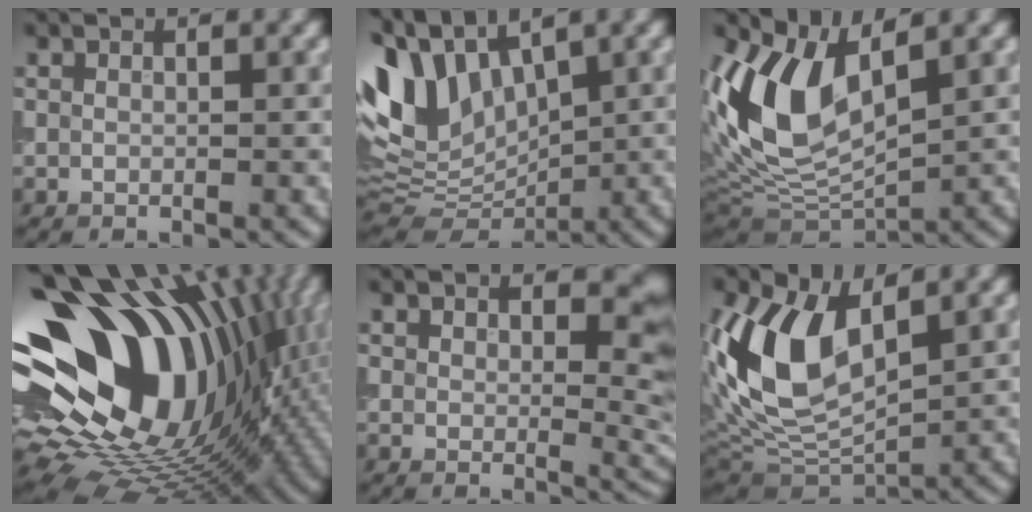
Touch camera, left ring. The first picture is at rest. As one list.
[{"total": 9.6, "force": [3.3, 5.9, 6.7], "torque": [-0.161, 0.005, 0.056]}, {"total": 9.9, "force": [2.8, 5.2, 8.0], "torque": [-0.189, 0.000, 0.052]}, {"total": 19.5, "force": [2.8, 13.4, 14.0], "torque": [-0.242, -0.024, 0.071]}, {"total": 5.7, "force": [2.9, 2.8, 4.1], "torque": [-0.045, -0.004, 0.047]}, {"total": 11.0, "force": [2.6, 6.0, 8.8], "torque": [-0.205, -0.002, 0.044]}]